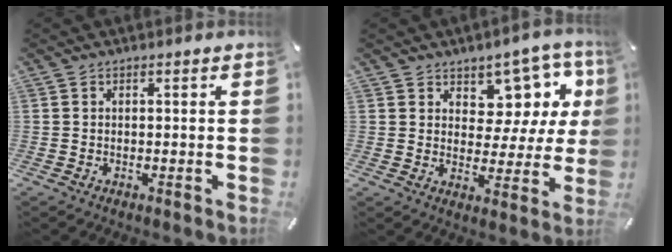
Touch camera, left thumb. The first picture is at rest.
{"total": 9.2, "force": [5.3, 6.7, 3.4], "torque": [-0.046, -0.050, 0.096]}